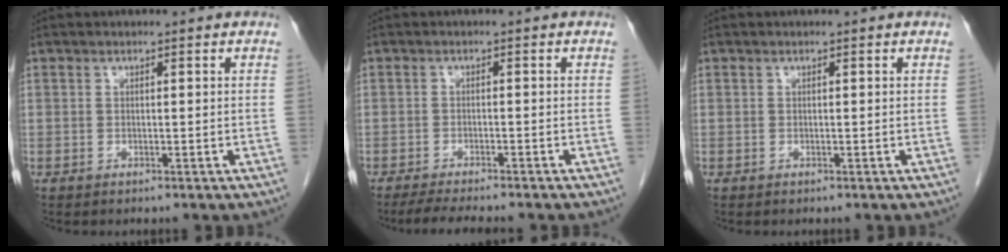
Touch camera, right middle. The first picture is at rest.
{"total": 6.1, "force": [-5.3, 0.2, 3.1], "torque": [-0.049, -0.018, -0.082]}
{"total": 0.0}